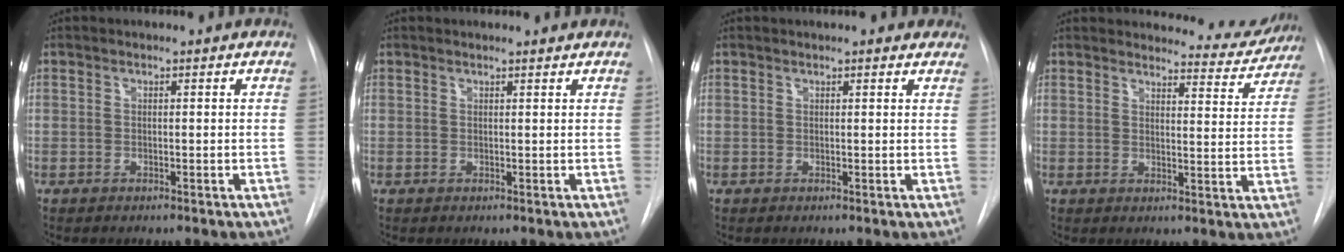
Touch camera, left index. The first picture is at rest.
{"total": 2.0, "force": [1.9, 0.0, 0.2], "torque": [-0.008, 0.005, 0.022]}
{"total": 6.1, "force": [5.4, 1.7, 2.4], "torque": [-0.025, 0.011, 0.052]}
{"total": 8.6, "force": [8.4, 1.4, 0.3], "torque": [0.014, -0.029, 0.088]}